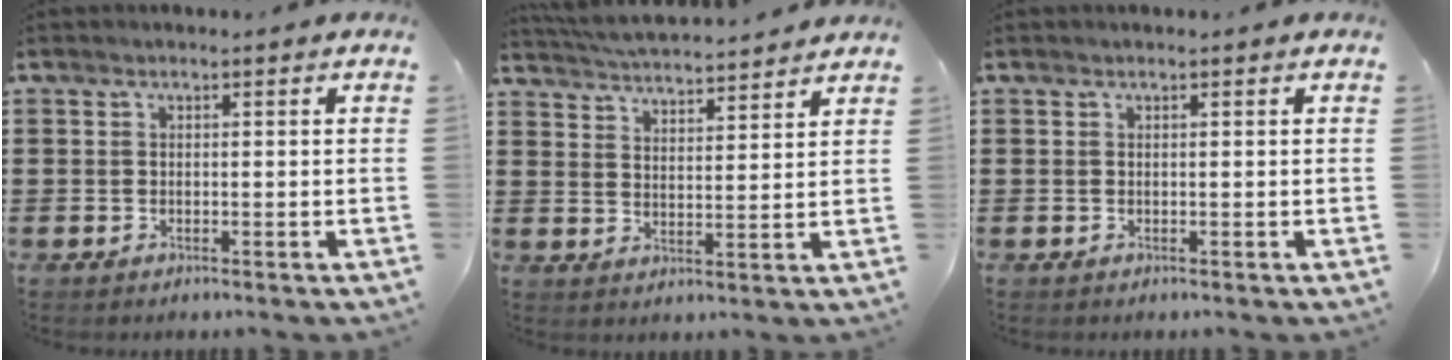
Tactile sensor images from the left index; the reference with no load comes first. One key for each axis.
{"total": 4.7, "fx": 4.6, "fy": -0.1, "fz": 0.5, "tx": -0.028, "ty": -0.026, "tz": 0.081}
{"total": 0.0}